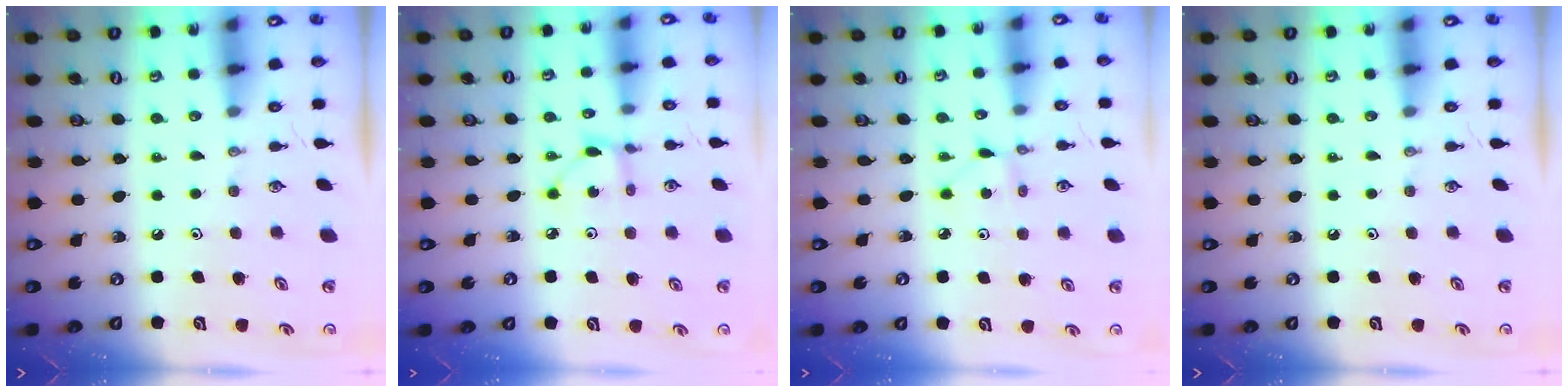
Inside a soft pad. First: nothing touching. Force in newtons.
{"total": 2.8, "press": 2.8, "slide": 0.1}
{"total": 1.9, "press": 1.9, "slide": 0.2}
{"total": 0.0}